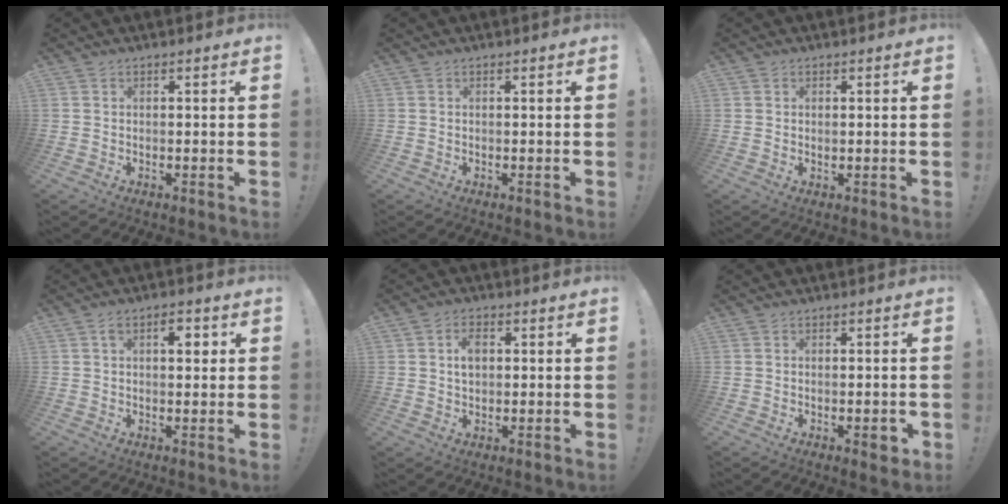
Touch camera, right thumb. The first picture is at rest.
{"total": 0.0}
{"total": 0.6, "force": [0.2, 0.5, 0.1], "torque": [-0.002, 0.000, 0.004]}
{"total": 4.8, "force": [1.3, 2.3, 4.0], "torque": [-0.046, -0.002, 0.013]}
{"total": 4.7, "force": [0.8, 3.3, 3.3], "torque": [-0.050, 0.003, 0.012]}
{"total": 2.7, "force": [-1.1, 1.0, 2.3], "torque": [-0.031, 0.005, -0.016]}